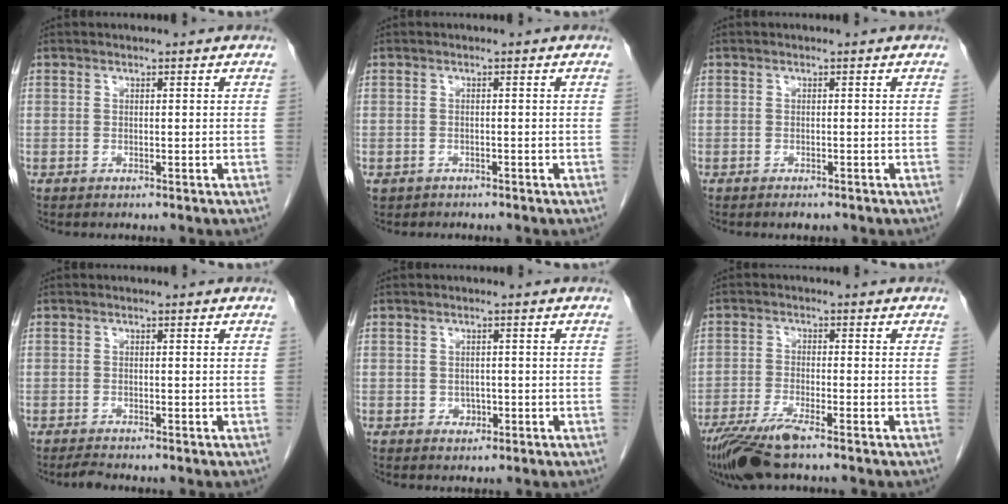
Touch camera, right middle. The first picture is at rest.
{"total": 2.2, "force": [-1.7, 1.5, 0.3], "torque": [-0.009, 0.002, -0.025]}
{"total": 1.0, "force": [-0.8, 0.3, 0.5], "torque": [-0.009, -0.002, -0.007]}
{"total": 1.2, "force": [-1.2, 0.0, 0.4], "torque": [-0.016, -0.006, -0.020]}
{"total": 1.4, "force": [-0.4, 1.2, 0.6], "torque": [-0.007, 0.005, -0.001]}
{"total": 7.5, "force": [-5.4, 0.5, 5.1], "torque": [-0.100, -0.021, -0.101]}